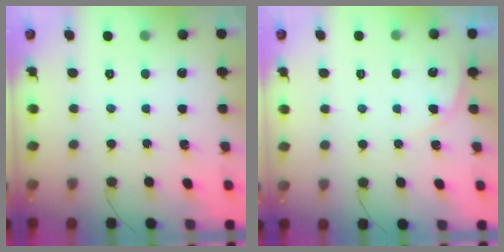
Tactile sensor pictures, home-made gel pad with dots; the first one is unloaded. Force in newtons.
{"total": 3.0, "press": 2.3, "slide": 1.9}